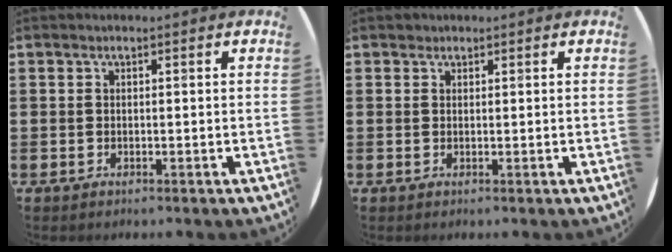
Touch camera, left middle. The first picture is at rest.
{"total": 0.5, "force": [0.5, 0.3, 0.0], "torque": [0.009, 0.000, 0.008]}